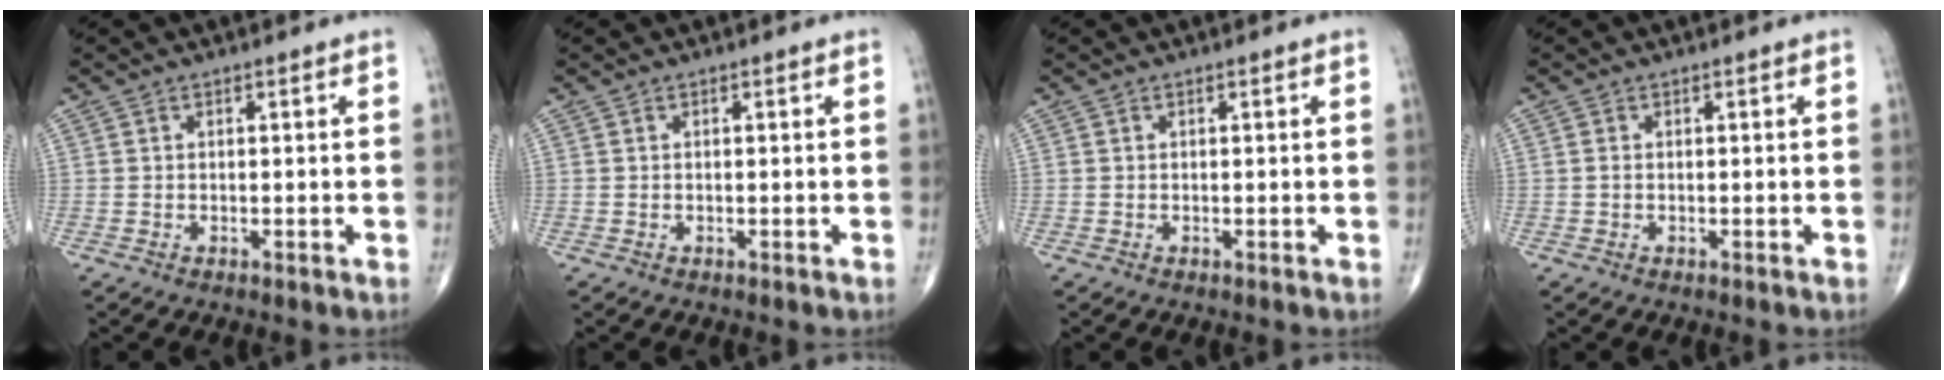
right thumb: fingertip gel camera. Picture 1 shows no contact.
{"total": 0.0}
{"total": 0.0}
{"total": 0.6, "force": [0.0, 0.4, 0.4], "torque": [-0.010, 0.001, 0.002]}